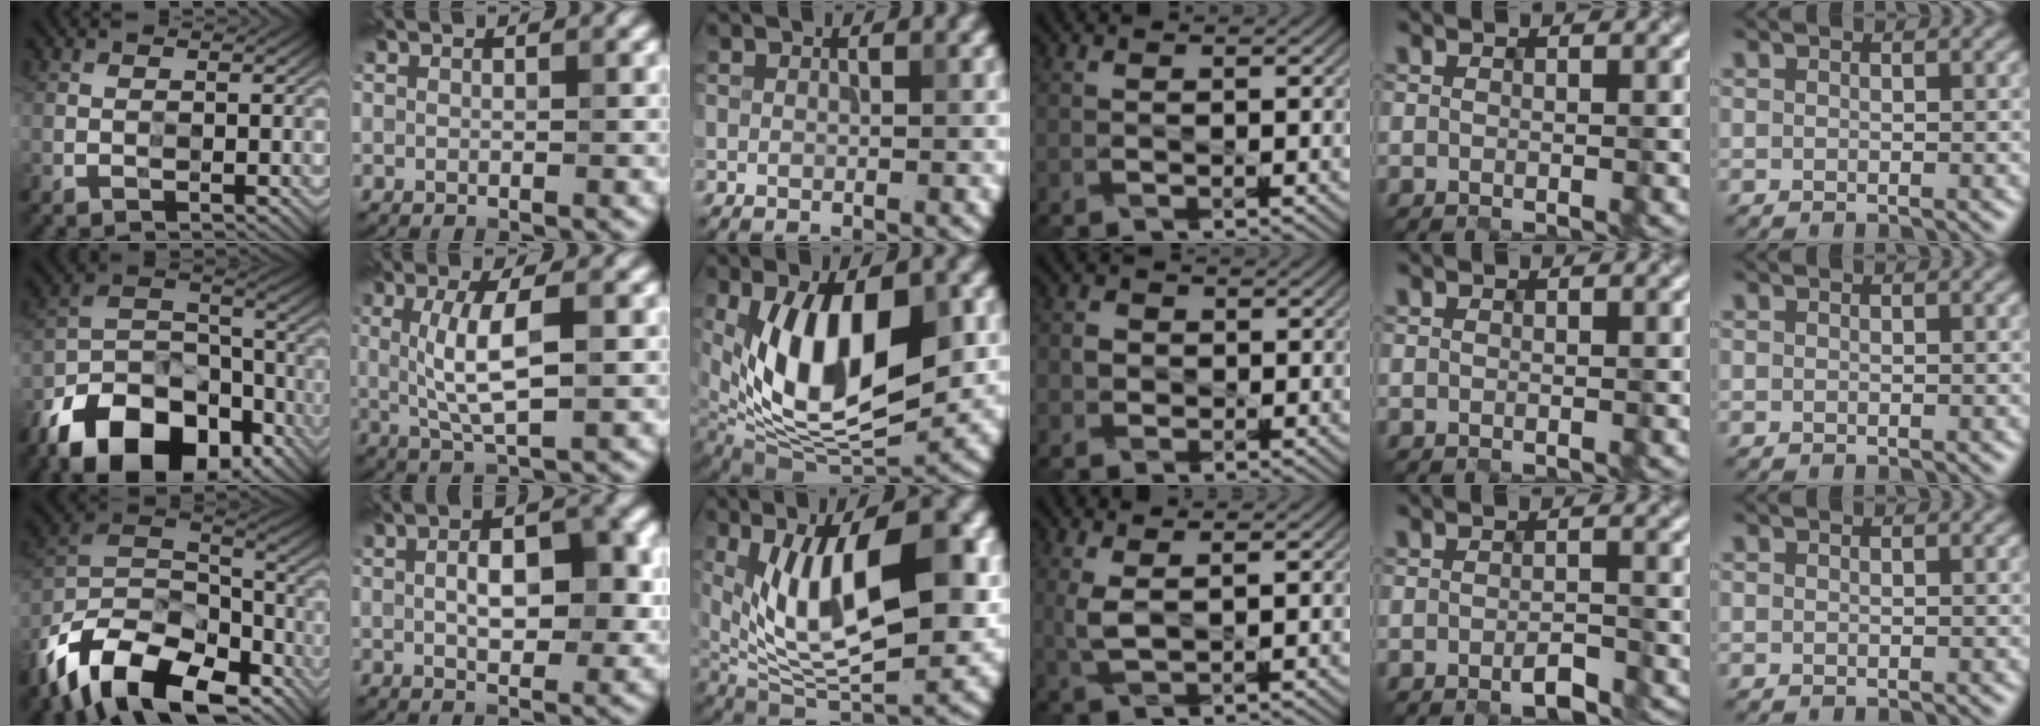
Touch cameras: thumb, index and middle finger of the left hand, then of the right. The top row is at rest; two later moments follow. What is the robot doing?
{"motion": "extract", "object": "keycard holder"}